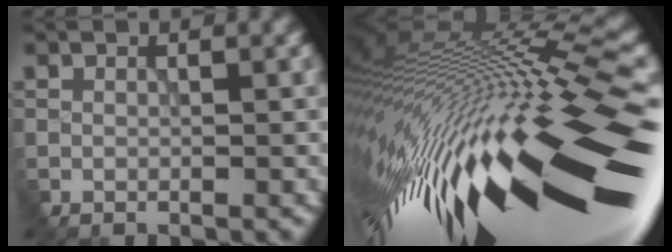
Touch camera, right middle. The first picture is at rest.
{"total": 18.4, "force": [-4.1, 4.7, 17.3], "torque": [-0.309, -0.001, -0.086]}